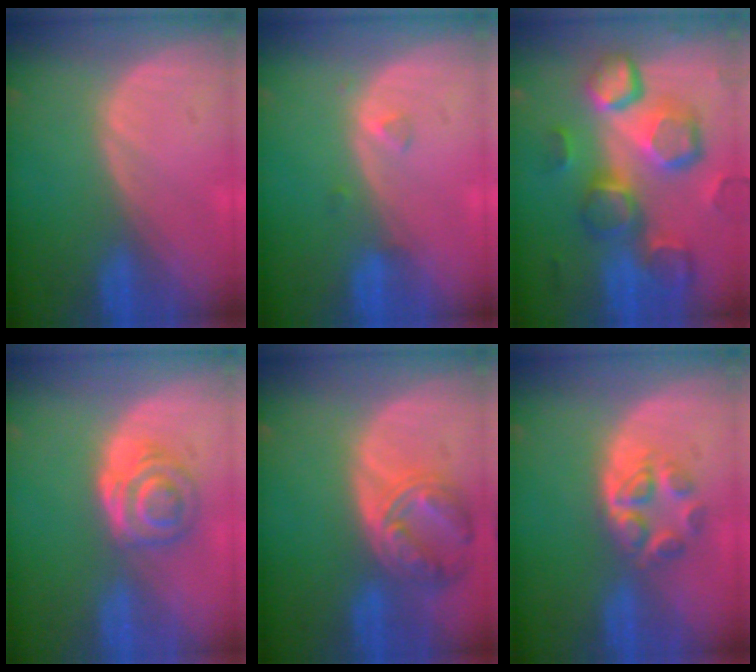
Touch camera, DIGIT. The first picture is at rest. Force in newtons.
{"total": 1.2, "press": 1.2, "slide": 0.1}
{"total": 13.0, "press": 11.4, "slide": 6.4}
{"total": 6.2, "press": 5.2, "slide": 3.3}
{"total": 8.3, "press": 7.2, "slide": 4.0}
{"total": 5.0, "press": 4.8, "slide": 1.6}